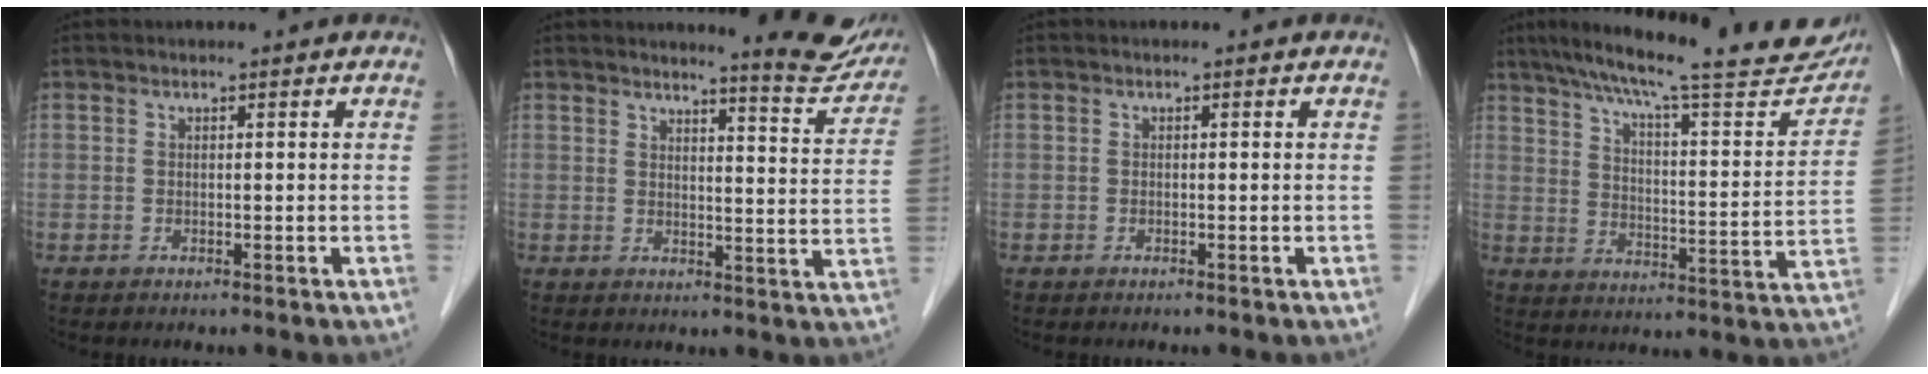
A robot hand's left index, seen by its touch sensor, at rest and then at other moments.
{"total": 9.2, "force": [8.8, 0.5, 2.6], "torque": [-0.024, -0.035, 0.093]}
{"total": 0.0}
{"total": 25.8, "force": [22.1, 3.5, 12.8], "torque": [-0.197, -0.027, 0.286]}